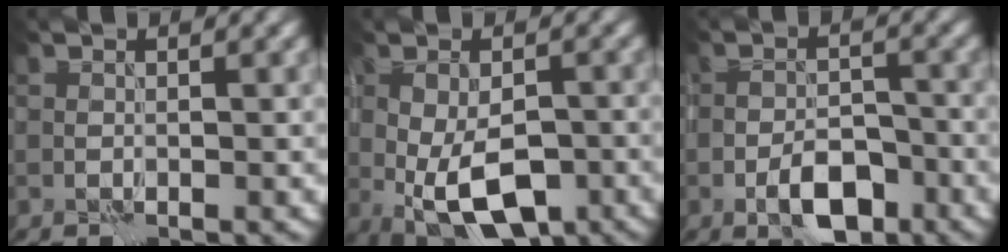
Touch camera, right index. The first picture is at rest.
{"total": 8.0, "force": [-2.9, 3.8, 6.4], "torque": [-0.124, -0.025, -0.033]}
{"total": 4.7, "force": [-2.6, 2.2, 3.2], "torque": [-0.049, 0.000, -0.043]}